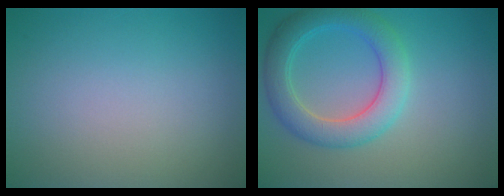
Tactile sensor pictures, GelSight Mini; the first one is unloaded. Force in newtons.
{"total": 4.9, "press": 4.9, "slide": 0.2}